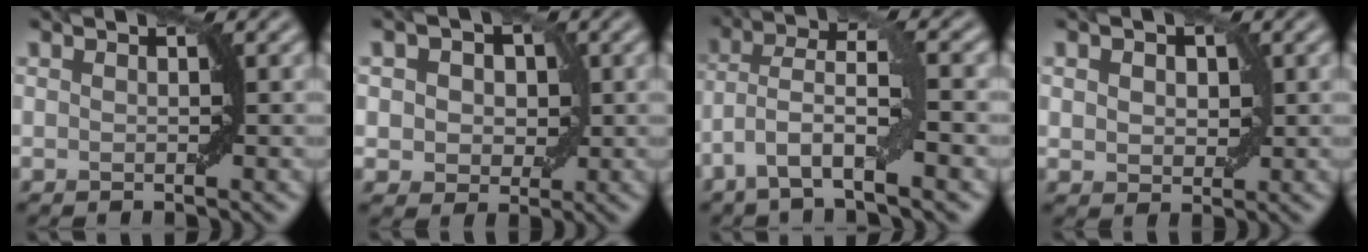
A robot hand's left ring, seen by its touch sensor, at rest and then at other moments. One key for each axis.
{"total": 5.0, "fx": 1.4, "fy": 3.9, "fz": 2.7, "tx": -0.029, "ty": 0.023, "tz": -0.002}
{"total": 6.2, "fx": -2.7, "fy": 1.2, "fz": 5.4, "tx": -0.100, "ty": 0.006, "tz": -0.059}
{"total": 2.7, "fx": 0.7, "fy": 2.1, "fz": 1.6, "tx": -0.023, "ty": 0.007, "tz": 0.005}